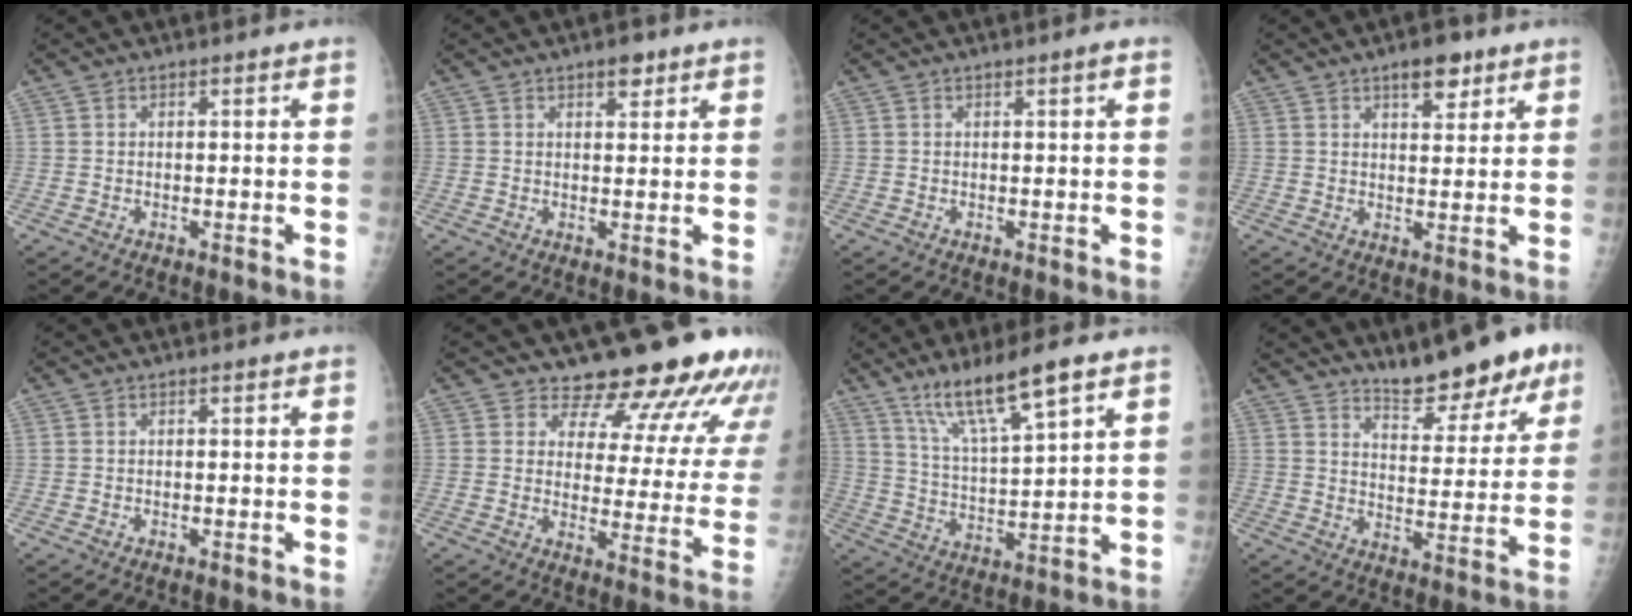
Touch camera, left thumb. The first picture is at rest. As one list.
[{"total": 2.7, "force": [1.8, 1.3, 1.6], "torque": [-0.013, -0.008, 0.024]}, {"total": 0.7, "force": [0.3, -0.1, 0.7], "torque": [-0.013, 0.001, 0.003]}, {"total": 5.7, "force": [3.6, 2.5, 3.6], "torque": [-0.033, -0.018, 0.049]}, {"total": 0.0}, {"total": 17.5, "force": [15.4, 6.2, 5.3], "torque": [-0.017, -0.100, 0.182]}, {"total": 12.5, "force": [8.3, 1.6, 9.1], "torque": [-0.169, -0.040, 0.163]}, {"total": 13.2, "force": [9.8, 4.2, 7.7], "torque": [-0.071, -0.056, 0.150]}]